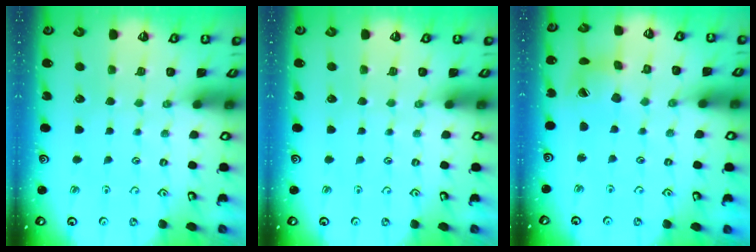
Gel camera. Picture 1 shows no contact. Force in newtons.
{"total": 0.0}
{"total": 7.9, "press": 7.8, "slide": 0.9}